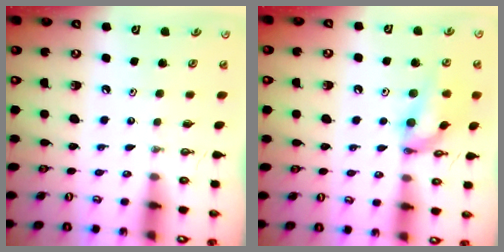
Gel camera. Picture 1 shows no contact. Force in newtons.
{"total": 13.3, "press": 13.3, "slide": 0.7}